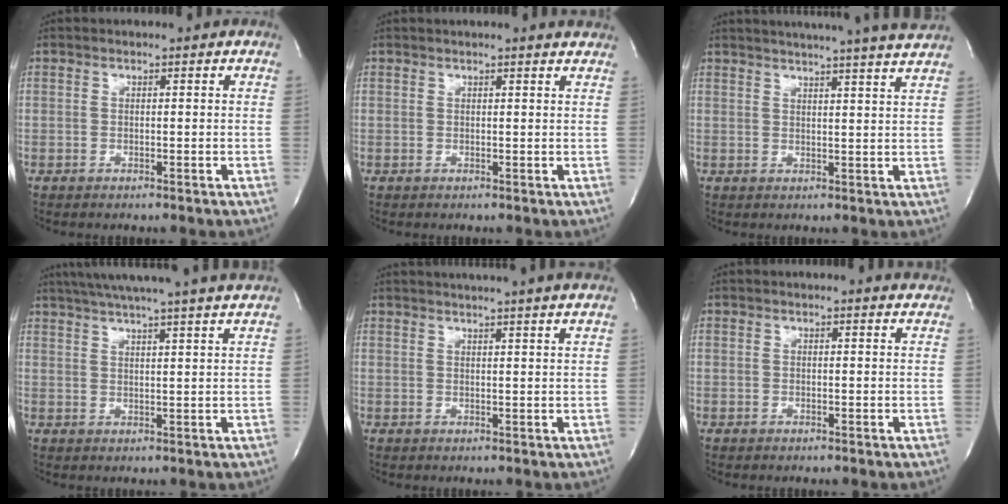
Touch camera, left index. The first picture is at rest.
{"total": 4.4, "force": [4.2, -0.1, 1.4], "torque": [-0.018, 0.008, 0.034]}
{"total": 17.1, "force": [15.5, -1.0, 7.1], "torque": [-0.119, -0.016, 0.193]}
{"total": 18.3, "force": [16.2, -1.0, 8.6], "torque": [-0.149, 0.003, 0.216]}
{"total": 11.9, "force": [10.7, -1.2, 4.9], "torque": [-0.079, 0.005, 0.127]}
{"total": 3.6, "force": [3.5, 0.2, 0.7], "torque": [-0.011, -0.002, 0.024]}